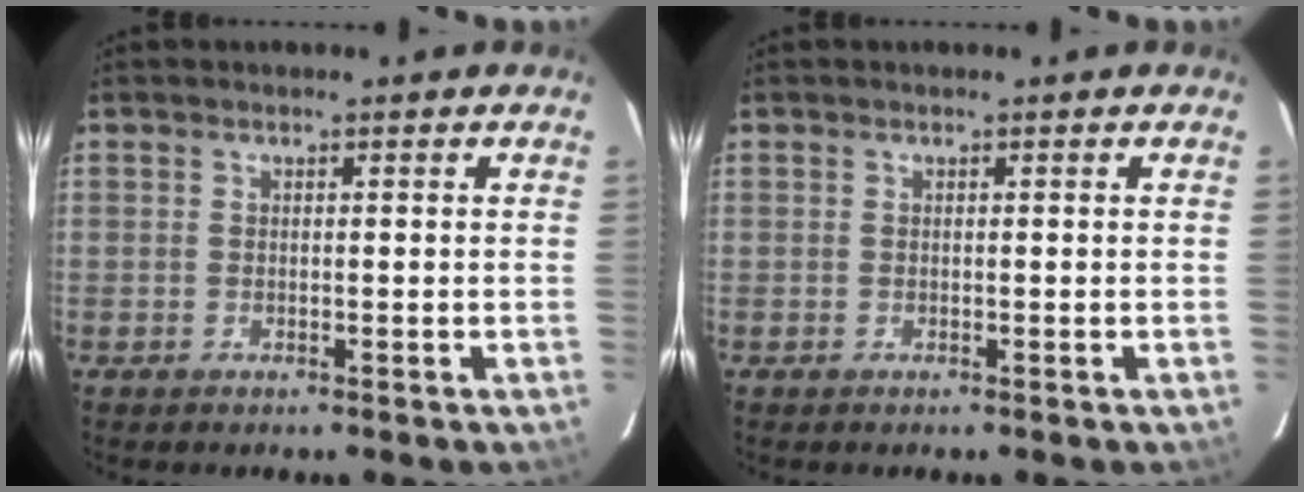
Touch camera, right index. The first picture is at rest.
{"total": 0.0}